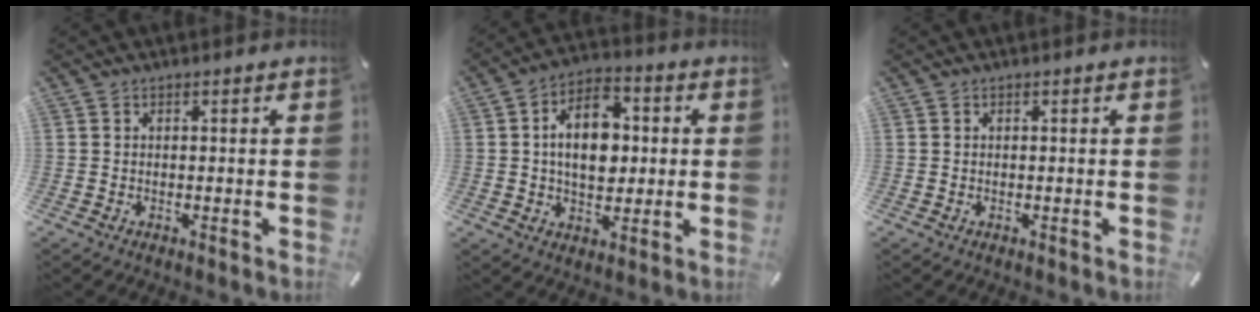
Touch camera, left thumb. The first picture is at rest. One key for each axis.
{"total": 12.4, "fx": 1.1, "fy": 8.4, "fz": 9.1, "tx": -0.163, "ty": 0.006, "tz": 0.017}
{"total": 0.0}